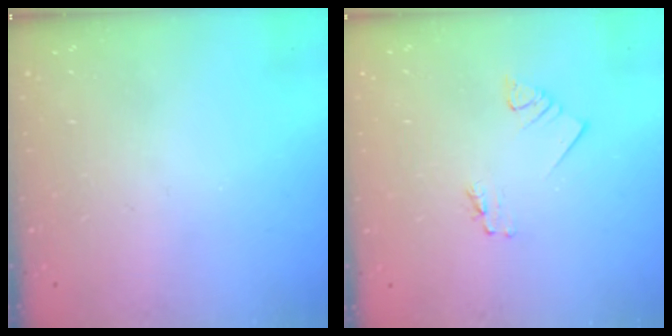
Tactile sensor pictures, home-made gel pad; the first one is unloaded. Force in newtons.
{"total": 1.4, "press": 1.4, "slide": 0.1}